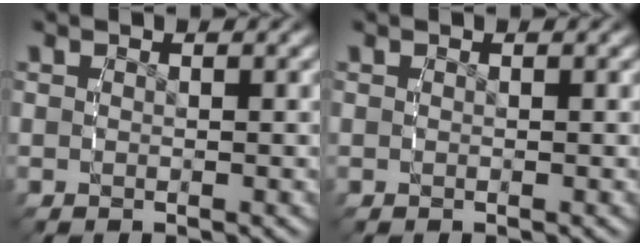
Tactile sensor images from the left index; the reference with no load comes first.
{"total": 0.0}